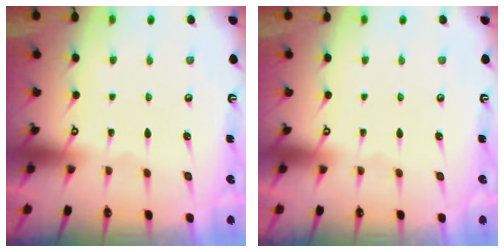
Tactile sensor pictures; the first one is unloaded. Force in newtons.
{"total": 0.0}